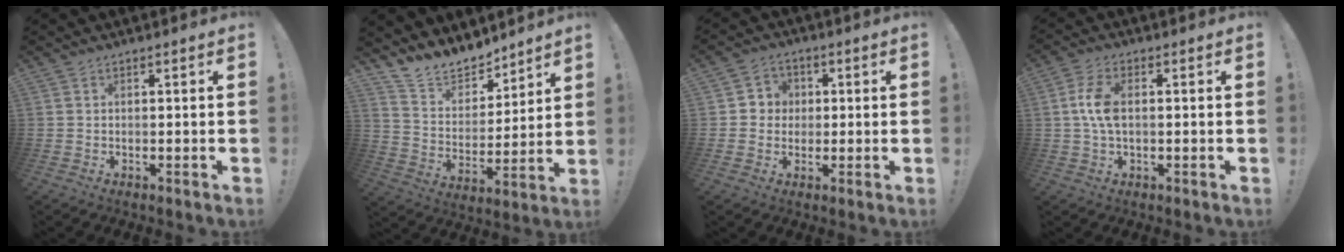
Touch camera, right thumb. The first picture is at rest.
{"total": 12.8, "force": [11.7, 4.9, 2.1], "torque": [-0.051, -0.103, 0.218]}
{"total": 5.5, "force": [-0.1, 5.4, 1.0], "torque": [-0.019, 0.010, -0.001]}
{"total": 7.4, "force": [0.6, 4.0, 6.2], "torque": [-0.123, 0.003, 0.007]}